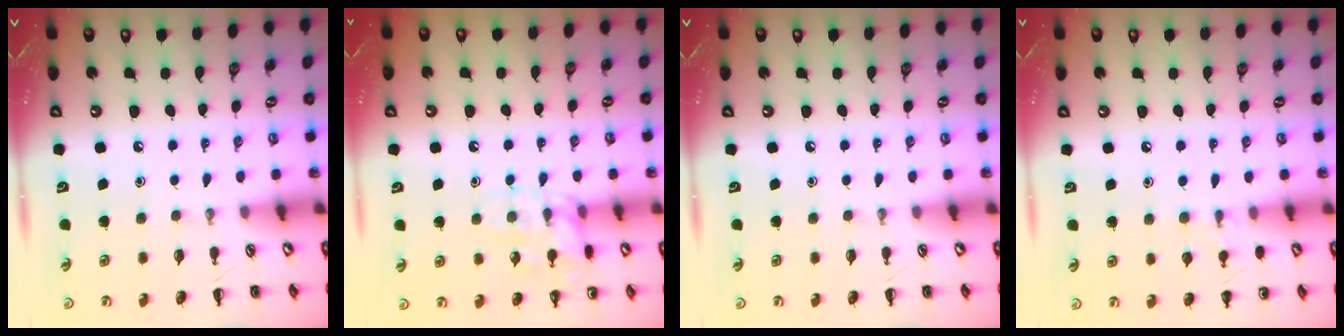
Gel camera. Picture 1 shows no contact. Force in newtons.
{"total": 11.2, "press": 11.2, "slide": 0.6}
{"total": 0.0}
{"total": 6.8, "press": 6.6, "slide": 1.8}